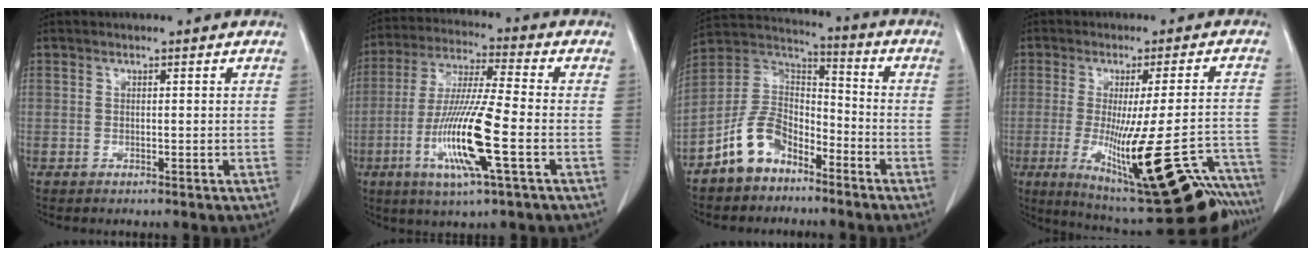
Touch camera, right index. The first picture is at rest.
{"total": 14.2, "force": [-4.3, 0.4, 13.6], "torque": [-0.277, -0.017, -0.084]}
{"total": 11.2, "force": [-6.7, 7.3, 5.4], "torque": [-0.119, 0.024, -0.125]}
{"total": 25.7, "force": [-16.6, 2.2, 19.4], "torque": [-0.188, -0.007, -0.228]}